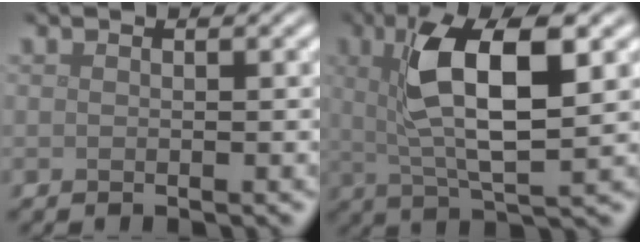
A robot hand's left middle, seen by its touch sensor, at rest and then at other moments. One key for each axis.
{"total": 8.9, "fx": 2.5, "fy": 2.8, "fz": 8.1, "tx": -0.147, "ty": 0.003, "tz": 0.041}